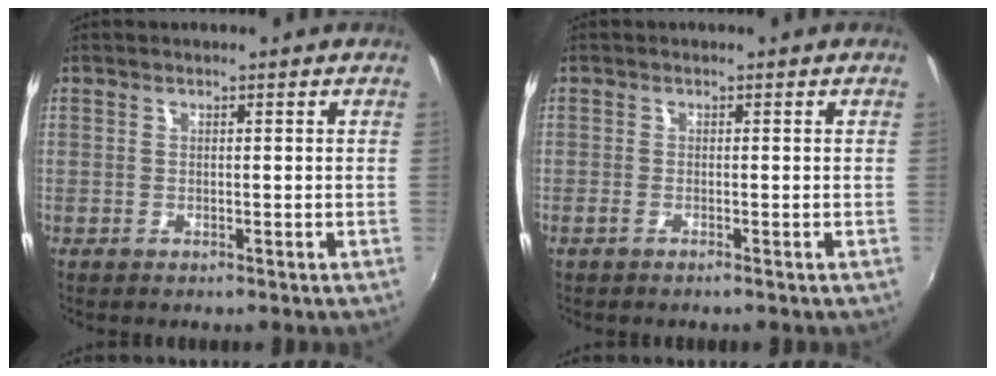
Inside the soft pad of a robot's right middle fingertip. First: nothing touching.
{"total": 0.9, "force": [-0.7, -0.1, 0.6], "torque": [-0.011, -0.001, -0.016]}